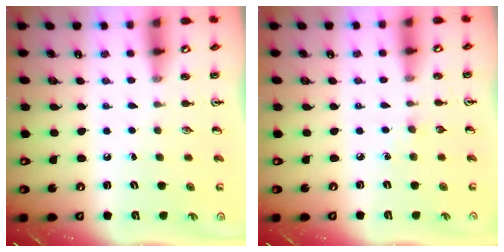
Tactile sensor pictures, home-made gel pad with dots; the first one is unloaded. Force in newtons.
{"total": 2.9, "press": 2.9, "slide": 0.4}